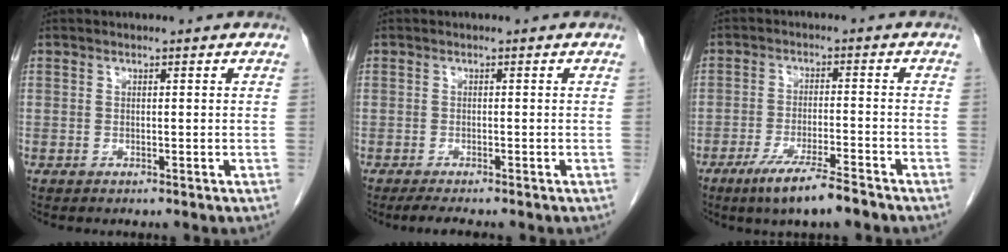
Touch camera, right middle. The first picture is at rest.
{"total": 3.0, "force": [-2.4, 0.3, 1.7], "torque": [-0.031, -0.008, -0.036]}
{"total": 7.9, "force": [-5.6, 0.5, 5.6], "torque": [-0.101, -0.017, -0.097]}